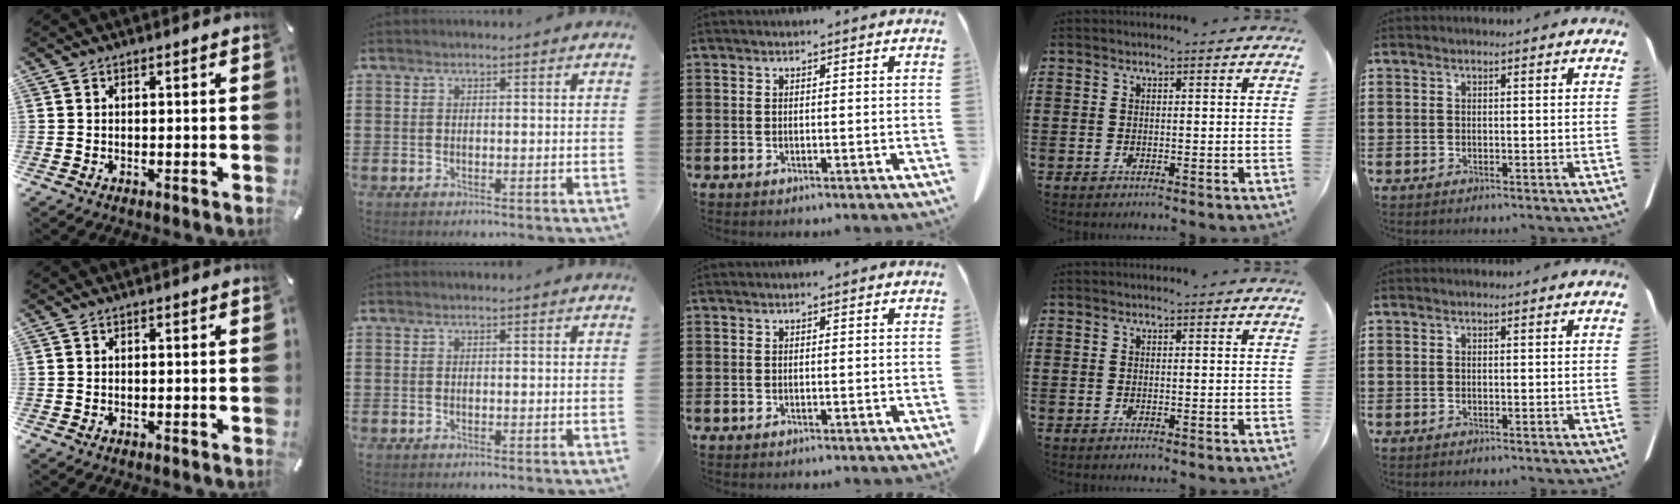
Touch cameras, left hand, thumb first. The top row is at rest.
{}